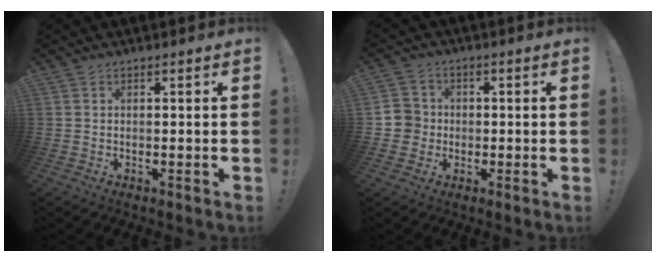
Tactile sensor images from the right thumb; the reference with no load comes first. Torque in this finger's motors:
{"motor_torque": [-0.07, 0.13, -0.30, 0.16, -0.09]}